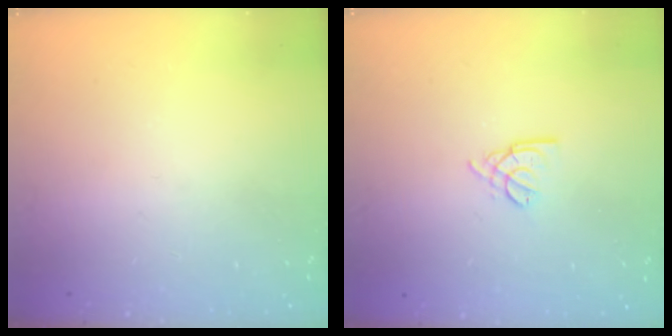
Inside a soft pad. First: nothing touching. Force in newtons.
{"total": 3.0, "press": 2.9, "slide": 0.5}